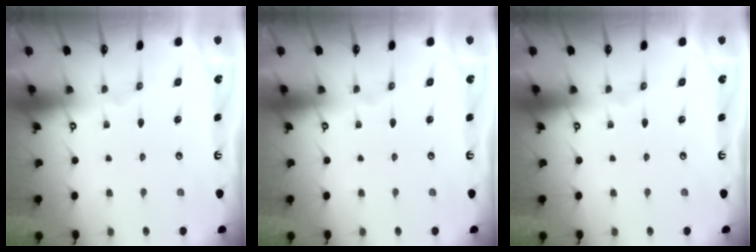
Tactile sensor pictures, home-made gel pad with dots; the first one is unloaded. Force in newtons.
{"total": 0.0}
{"total": 0.0}